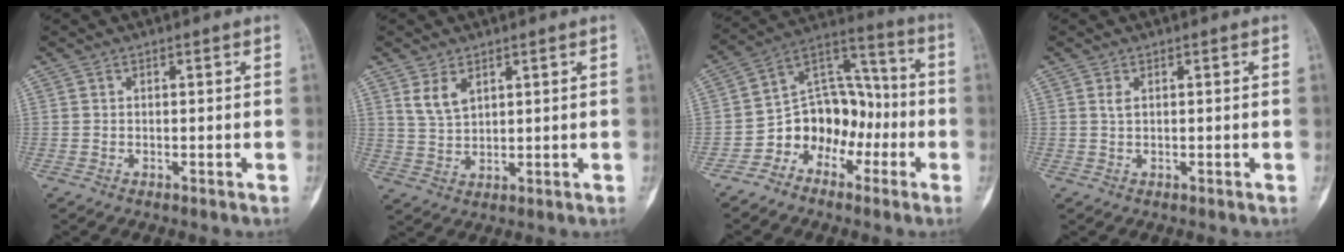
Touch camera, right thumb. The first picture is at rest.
{"total": 4.5, "force": [2.4, 2.5, 2.9], "torque": [-0.049, -0.013, 0.055]}
{"total": 12.4, "force": [-5.3, 9.5, 5.9], "torque": [-0.050, 0.091, -0.104]}
{"total": 1.0, "force": [0.4, 0.4, 0.8], "torque": [-0.021, 0.004, 0.010]}